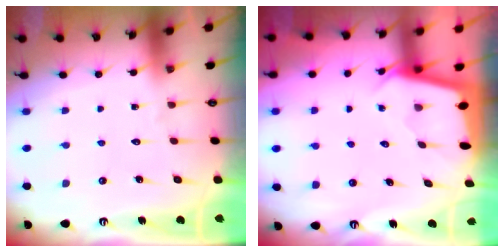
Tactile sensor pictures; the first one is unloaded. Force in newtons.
{"total": 2.0, "press": 1.9, "slide": 0.2}